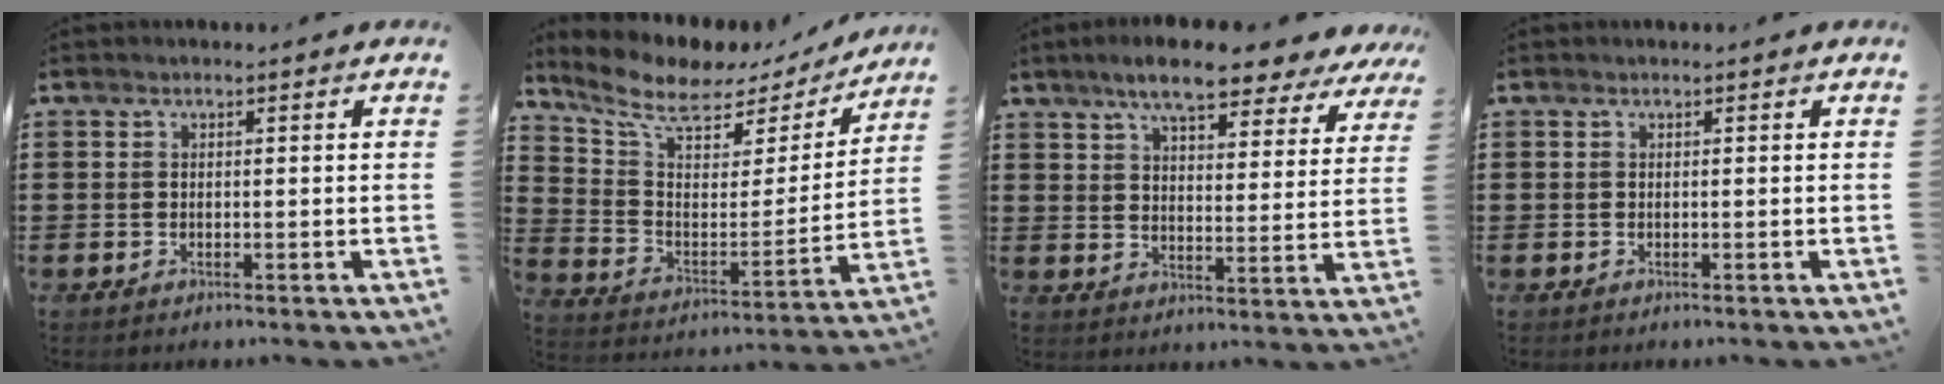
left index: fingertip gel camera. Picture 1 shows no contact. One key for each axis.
{"total": 8.1, "fx": 6.3, "fy": 3.2, "fz": 3.9, "tx": -0.109, "ty": -0.038, "tz": 0.107}
{"total": 8.2, "fx": 7.1, "fy": 1.3, "fz": 4.0, "tx": -0.094, "ty": -0.023, "tz": 0.124}
{"total": 0.0}